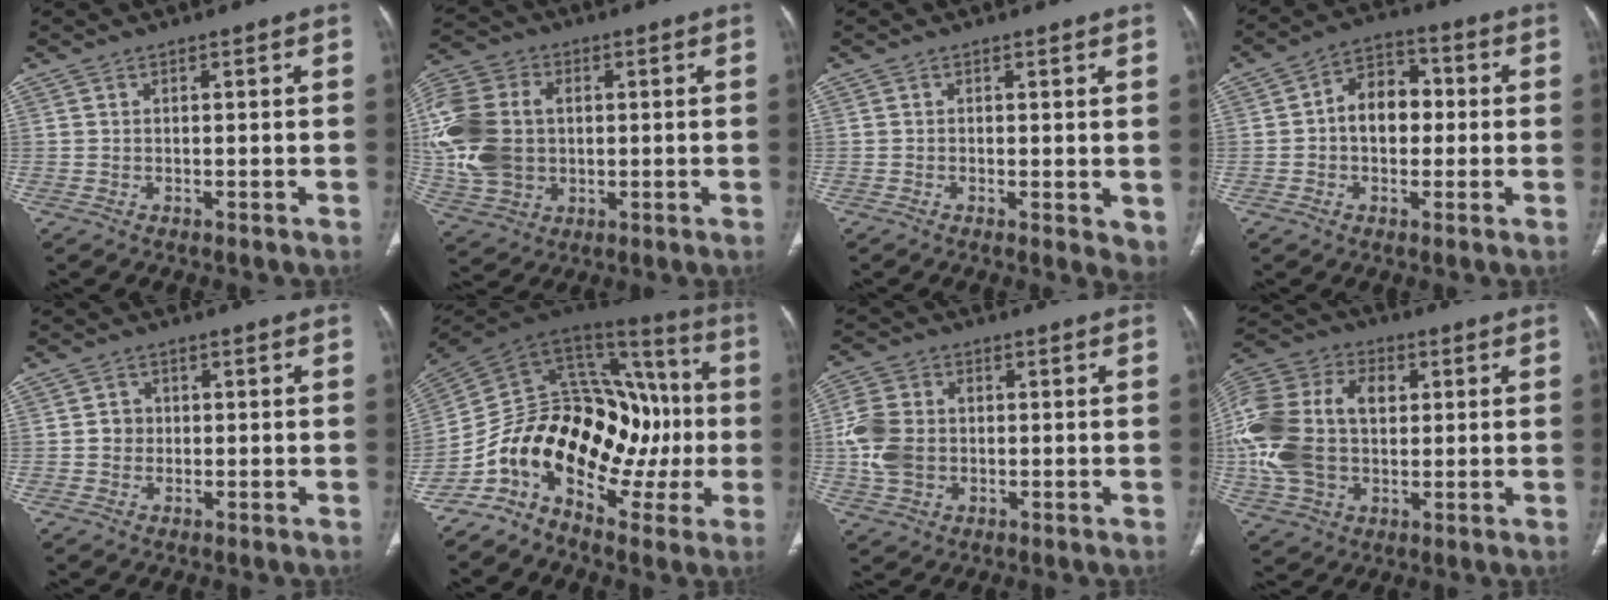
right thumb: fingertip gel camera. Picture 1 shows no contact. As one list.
[{"total": 17.4, "force": [1.1, 13.2, 11.4], "torque": [-0.241, 0.009, 0.024]}, {"total": 3.6, "force": [-0.1, 1.5, 3.3], "torque": [-0.038, -0.011, -0.004]}, {"total": 8.9, "force": [0.0, 6.5, 6.2], "torque": [-0.062, 0.027, -0.011]}, {"total": 2.6, "force": [-0.1, 2.4, 0.9], "torque": [0.001, 0.007, -0.004]}, {"total": 24.1, "force": [-5.4, 15.4, 17.7], "torque": [-0.240, 0.104, -0.092]}, {"total": 9.5, "force": [-0.4, 7.4, 6.0], "torque": [-0.117, 0.011, -0.008]}, {"total": 21.4, "force": [1.8, 14.5, 15.6], "torque": [-0.335, 0.018, 0.037]}]